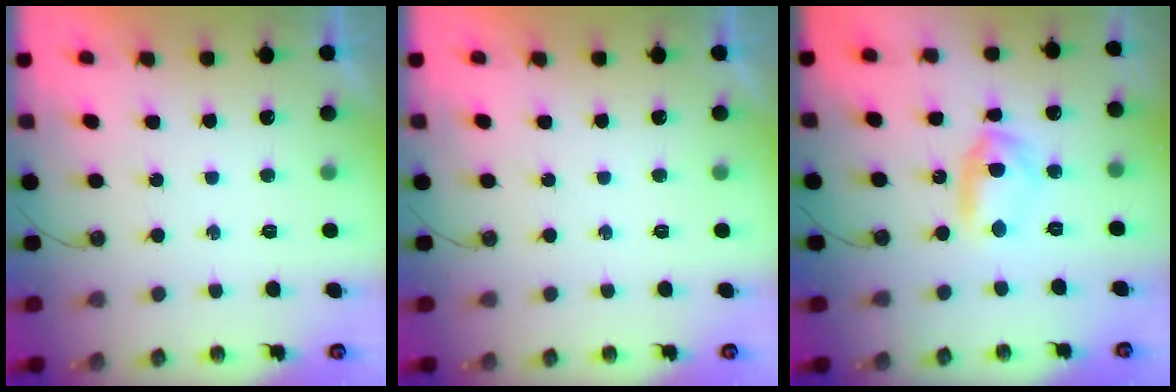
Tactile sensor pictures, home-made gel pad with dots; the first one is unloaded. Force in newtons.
{"total": 0.0}
{"total": 6.5, "press": 6.5, "slide": 0.9}